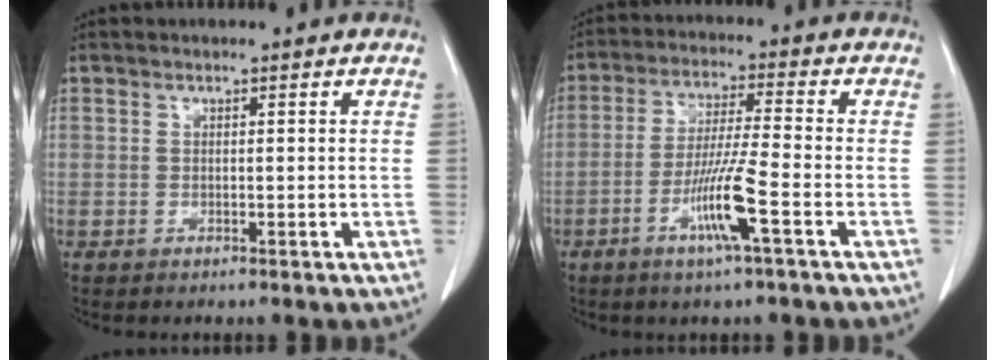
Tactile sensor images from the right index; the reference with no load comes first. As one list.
[{"total": 8.9, "force": [-3.7, -0.6, 8.0], "torque": [-0.155, -0.012, -0.073]}]